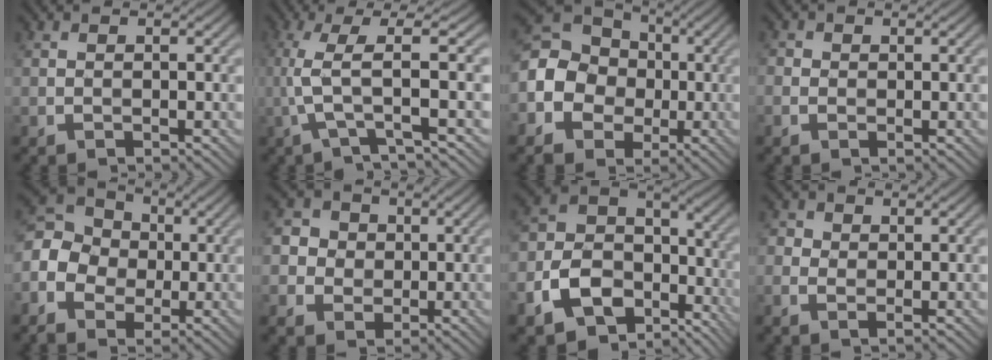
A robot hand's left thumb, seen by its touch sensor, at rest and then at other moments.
{"total": 5.4, "force": [-0.2, 0.4, 5.4], "torque": [-0.111, 0.016, -0.015]}
{"total": 12.1, "force": [-2.0, 10.6, 5.5], "torque": [-0.156, -0.010, -0.064]}
{"total": 1.5, "force": [0.1, 1.3, 0.7], "torque": [-0.020, 0.000, 0.001]}
{"total": 9.3, "force": [-1.4, 7.9, 4.7], "torque": [-0.147, -0.004, -0.040]}
{"total": 5.1, "force": [0.4, 4.8, 1.6], "torque": [-0.059, 0.012, -0.003]}
{"total": 12.8, "force": [-6.7, 8.7, 6.6], "torque": [-0.161, -0.033, -0.113]}
{"total": 2.4, "force": [0.4, 1.9, 1.3], "torque": [-0.034, 0.002, 0.006]}